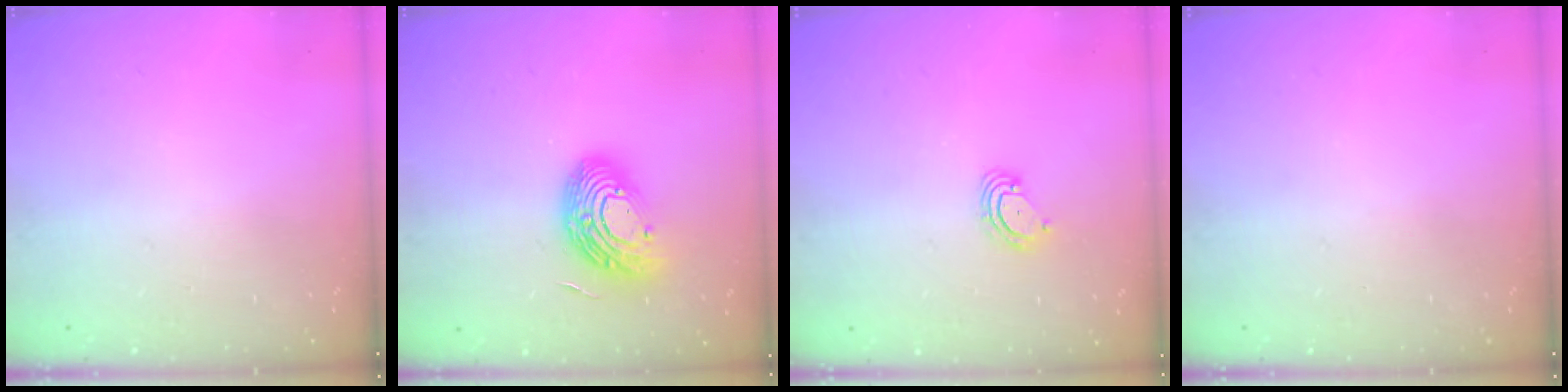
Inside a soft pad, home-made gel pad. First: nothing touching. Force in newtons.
{"total": 14.5, "press": 14.5, "slide": 1.0}
{"total": 4.5, "press": 4.5, "slide": 0.3}
{"total": 0.0}